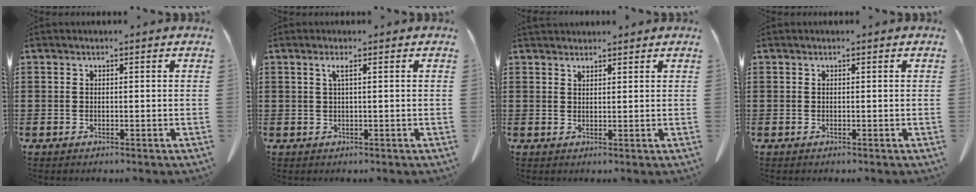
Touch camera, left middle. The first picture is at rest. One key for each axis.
{"total": 1.5, "fx": 0.5, "fy": -0.1, "fz": 1.4, "tx": -0.029, "ty": -0.003, "tz": 0.009}
{"total": 1.5, "fx": 1.5, "fy": 0.3, "fz": 0.3, "tx": -0.009, "ty": -0.002, "tz": 0.030}
{"total": 0.0}